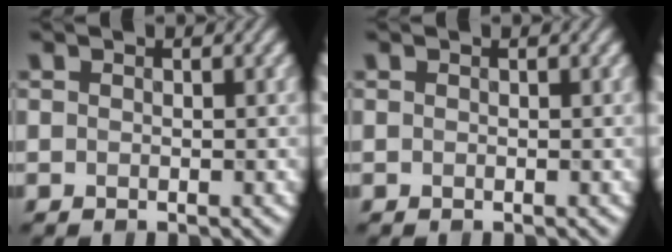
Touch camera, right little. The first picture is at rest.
{"total": 0.0}